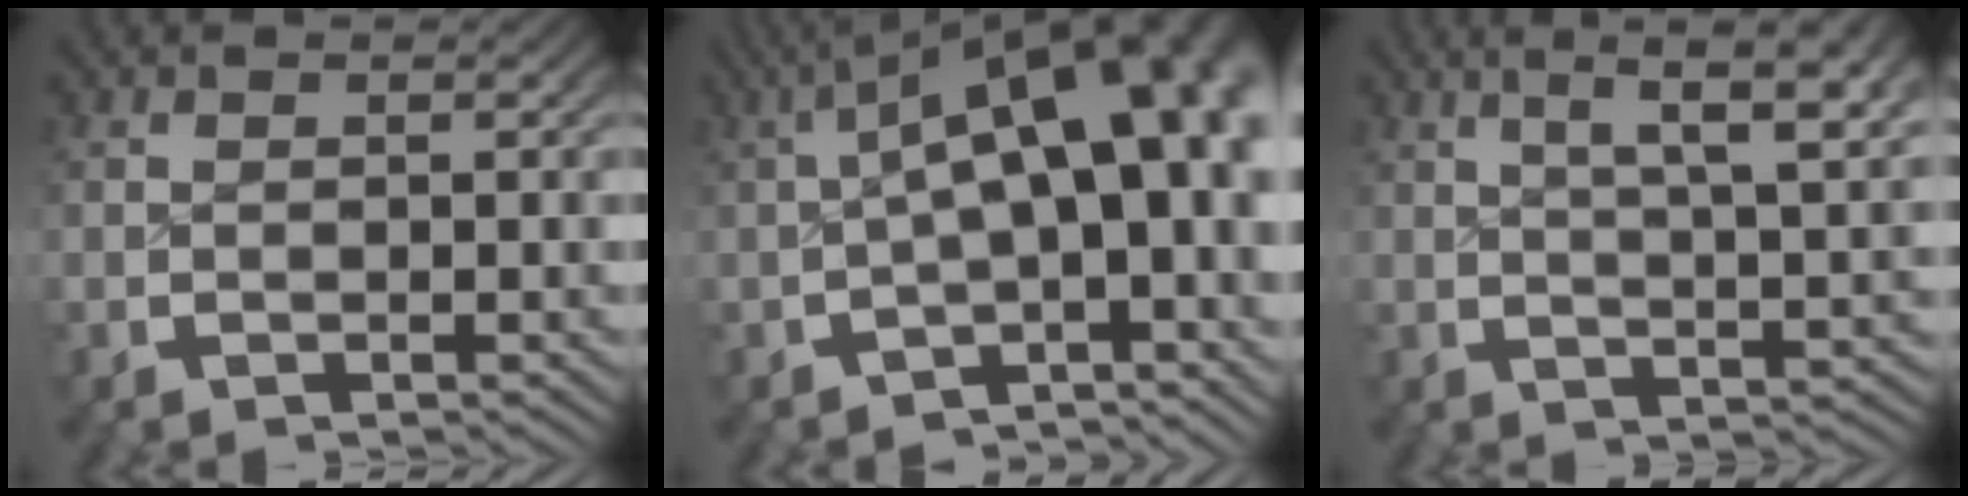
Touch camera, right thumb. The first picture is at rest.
{"total": 11.9, "force": [0.1, 6.1, 10.2], "torque": [-0.130, -0.002, 0.001]}
{"total": 7.7, "force": [4.0, 2.5, 6.0], "torque": [-0.071, 0.025, 0.055]}